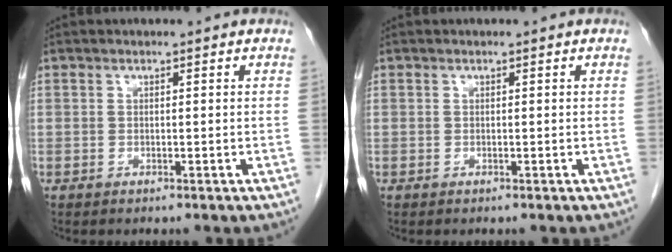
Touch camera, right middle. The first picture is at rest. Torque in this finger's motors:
{"motor_torque": [0.00, 0.00, 0.00, -0.01]}